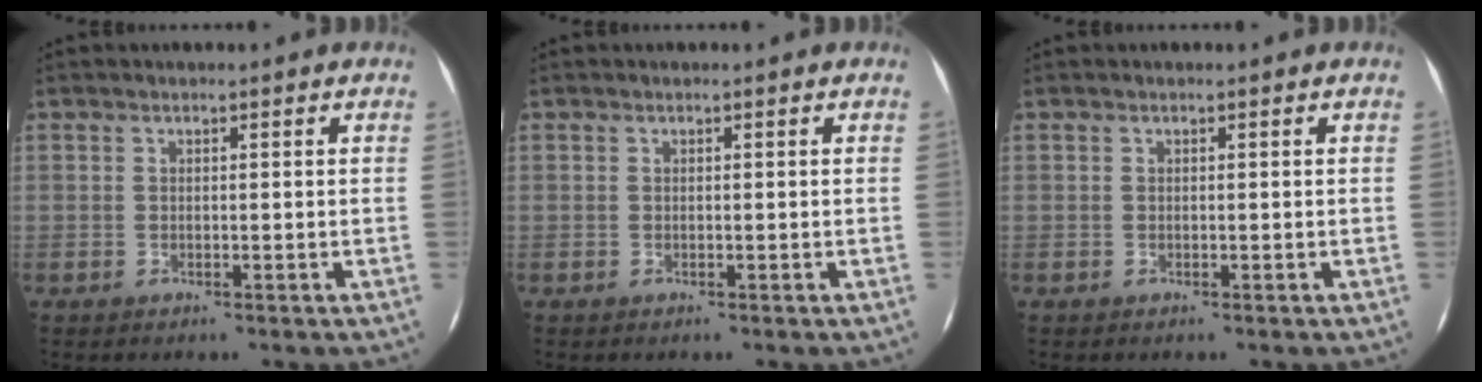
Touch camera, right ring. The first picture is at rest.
{"total": 0.0}
{"total": 0.0}